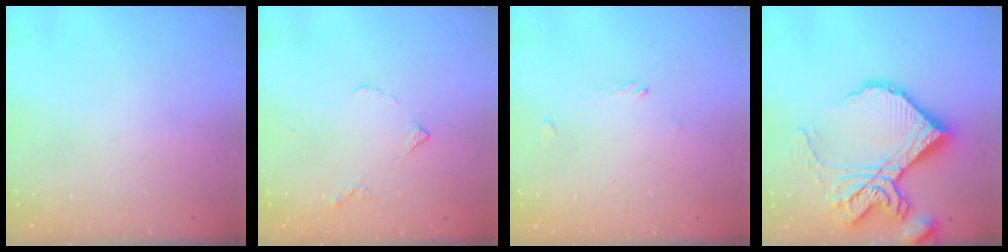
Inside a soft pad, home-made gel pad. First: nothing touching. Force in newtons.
{"total": 4.3, "press": 4.3, "slide": 0.7}
{"total": 0.0}
{"total": 23.8, "press": 23.6, "slide": 2.9}